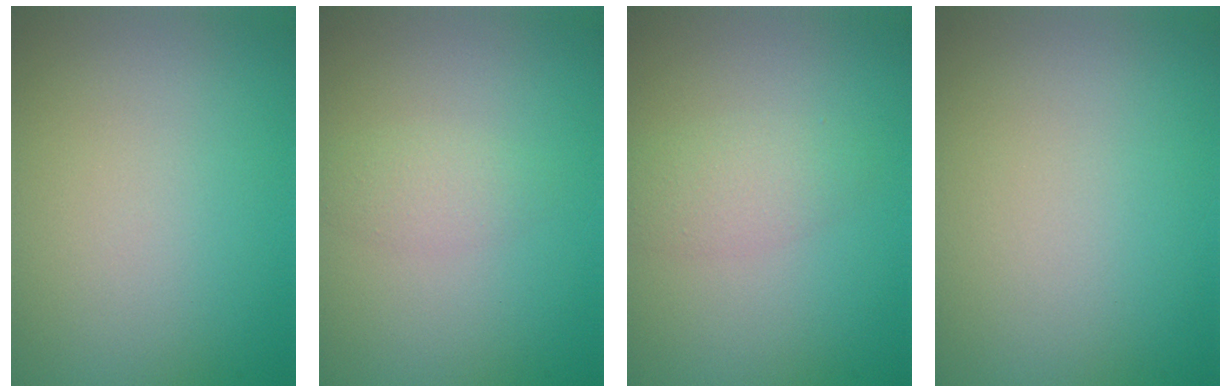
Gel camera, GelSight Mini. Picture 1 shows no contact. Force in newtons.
{"total": 1.6, "press": 1.6, "slide": 0.1}
{"total": 2.2, "press": 2.2, "slide": 0.1}
{"total": 0.0}